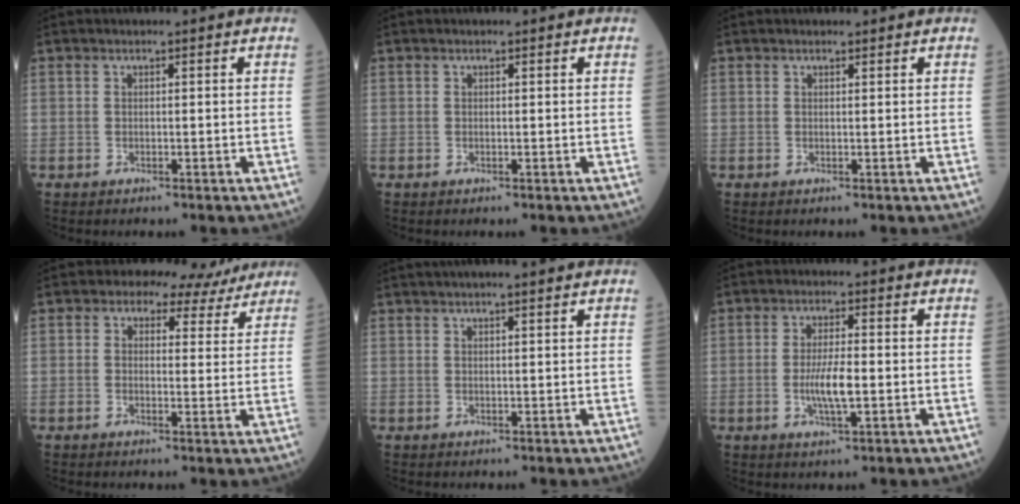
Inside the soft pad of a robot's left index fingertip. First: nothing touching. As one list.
[{"total": 0.0}, {"total": 0.9, "force": [0.8, 0.2, 0.2], "torque": [-0.002, 0.005, 0.013]}, {"total": 6.5, "force": [5.3, 3.6, 1.4], "torque": [-0.002, 0.012, 0.048]}, {"total": 5.8, "force": [4.9, 0.2, 3.0], "torque": [-0.035, 0.025, 0.069]}, {"total": 4.8, "force": [-0.9, 0.8, 4.7], "torque": [-0.088, -0.006, -0.016]}]